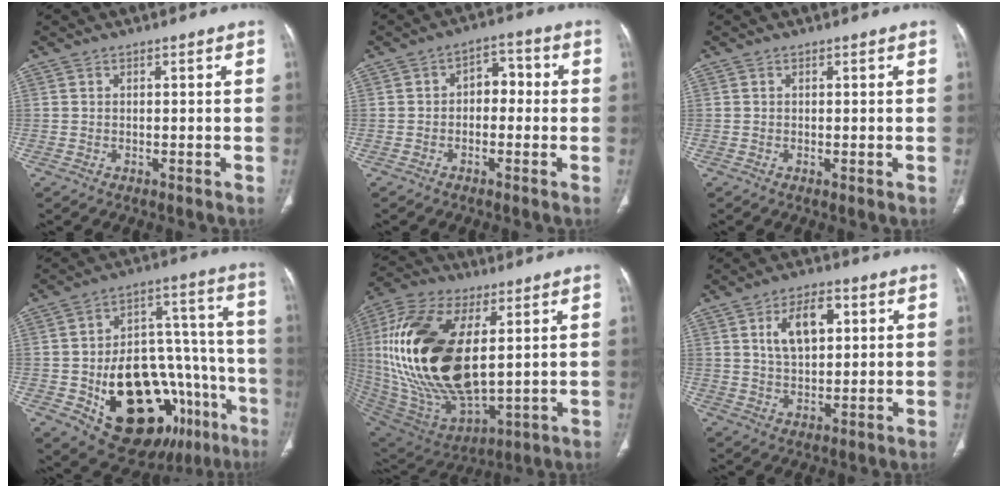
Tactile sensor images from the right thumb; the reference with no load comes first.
{"total": 5.3, "force": [-0.5, 3.7, 3.8], "torque": [-0.029, 0.026, -0.019]}
{"total": 0.6, "force": [-0.2, 0.1, 0.5], "torque": [-0.012, -0.005, -0.003]}
{"total": 28.3, "force": [-11.3, 15.7, 20.6], "torque": [-0.238, 0.068, -0.147]}
{"total": 29.1, "force": [4.6, 14.6, 24.8], "torque": [-0.510, -0.022, 0.093]}
{"total": 9.0, "force": [2.9, 4.9, 7.0], "torque": [-0.103, -0.002, 0.052]}